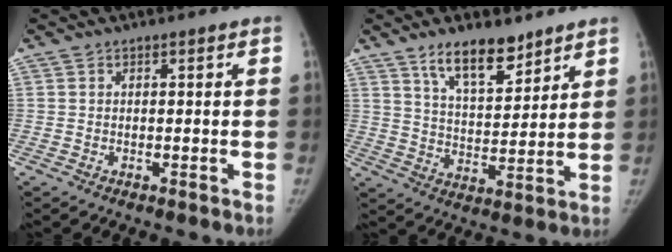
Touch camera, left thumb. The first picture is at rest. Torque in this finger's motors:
{"motor_torque": [0.89, -0.31, 1.28, -1.09, 0.27]}